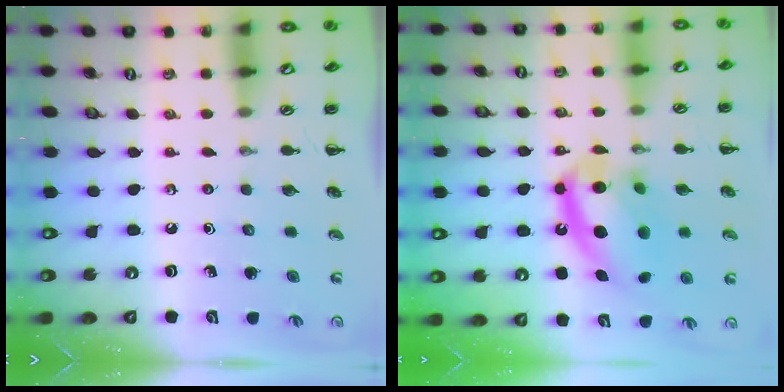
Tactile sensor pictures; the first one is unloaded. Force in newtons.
{"total": 16.8, "press": 16.4, "slide": 3.5}